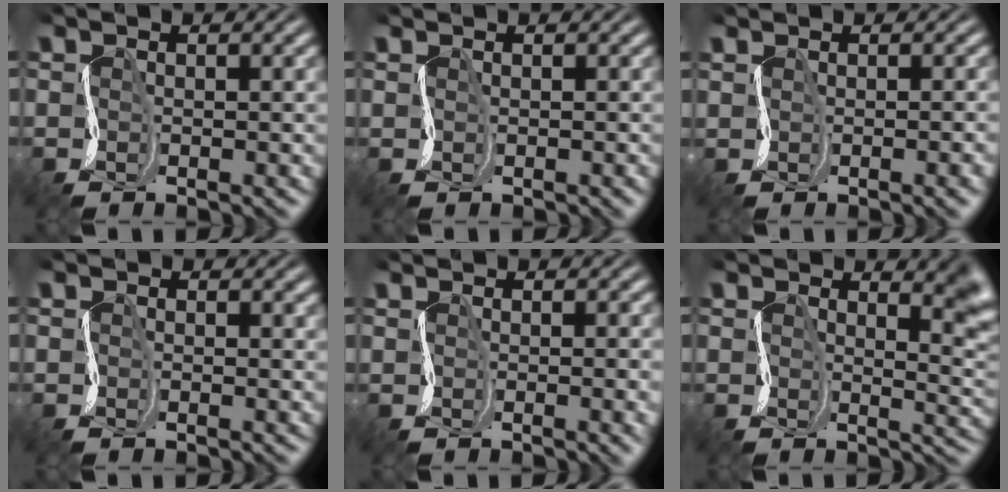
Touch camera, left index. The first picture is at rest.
{"total": 0.8, "force": [0.3, -0.2, -0.7], "torque": [0.010, -0.001, 0.008]}
{"total": 2.2, "force": [0.2, 1.2, 1.8], "torque": [0.001, 0.011, 0.008]}
{"total": 0.7, "force": [0.3, 0.6, 0.2], "torque": [0.006, 0.001, 0.001]}
{"total": 1.4, "force": [0.4, 0.7, 1.2], "torque": [0.001, 0.003, 0.009]}
{"total": 4.5, "force": [1.8, 1.8, 3.6], "torque": [-0.036, -0.003, 0.030]}